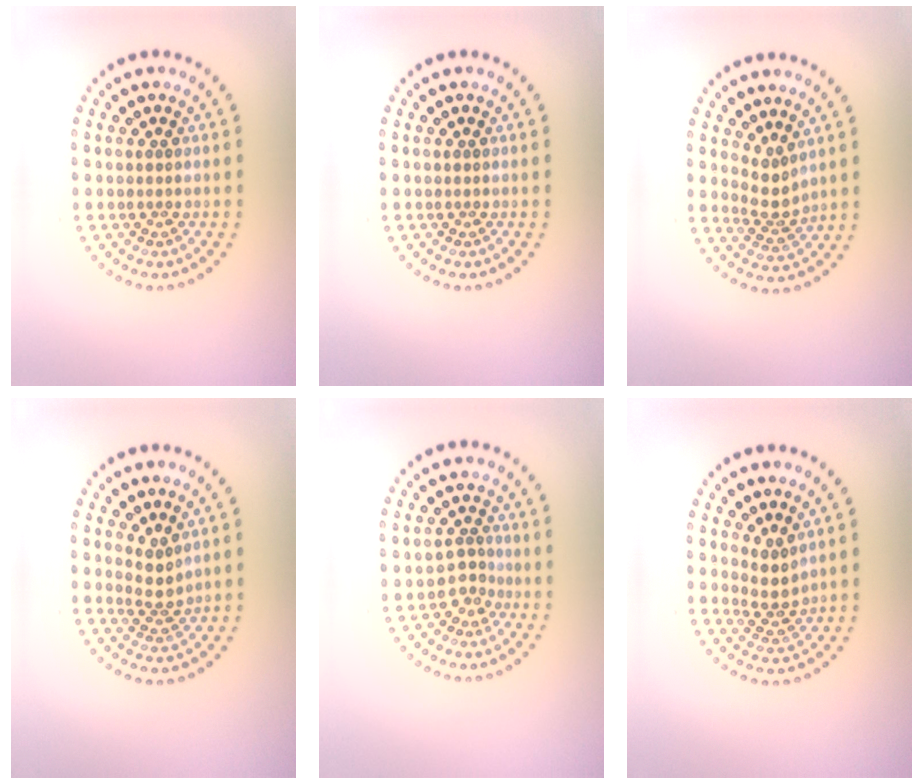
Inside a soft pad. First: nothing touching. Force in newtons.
{"total": 0.0}
{"total": 2.3, "press": 1.5, "slide": 1.7}
{"total": 1.9, "press": 1.4, "slide": 1.3}
{"total": 1.9, "press": 1.3, "slide": 1.4}
{"total": 2.1, "press": 1.6, "slide": 1.4}